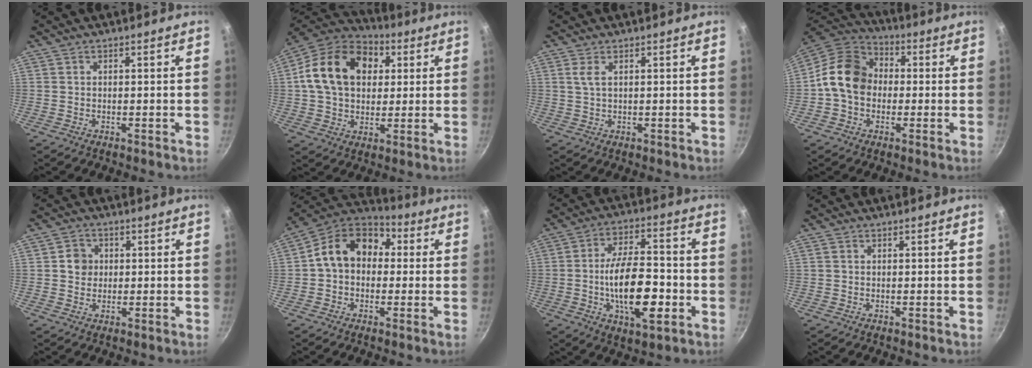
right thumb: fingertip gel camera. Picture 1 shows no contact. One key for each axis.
{"total": 19.4, "fx": 4.4, "fy": 14.2, "fz": 12.5, "tx": -0.198, "ty": 0.020, "tz": 0.063}
{"total": 1.9, "fx": 0.7, "fy": 0.6, "fz": 1.6, "tx": -0.035, "ty": -0.002, "tz": 0.015}
{"total": 12.9, "fx": -0.2, "fy": 10.4, "fz": 7.7, "tx": -0.098, "ty": 0.030, "tz": -0.026}
{"total": 3.9, "fx": 0.4, "fy": 3.6, "fz": 1.4, "tx": 0.000, "ty": 0.005, "tz": 0.002}
{"total": 13.6, "fx": 1.5, "fy": 10.4, "fz": 8.5, "tx": -0.109, "ty": 0.036, "tz": 0.003}
{"total": 16.0, "fx": -3.7, "fy": 7.0, "fz": 13.9, "tx": -0.219, "ty": 0.025, "tz": -0.062}
{"total": 0.0}